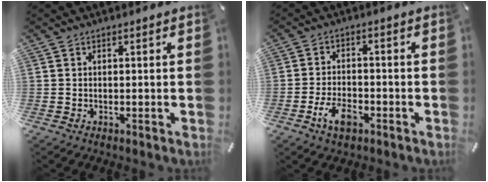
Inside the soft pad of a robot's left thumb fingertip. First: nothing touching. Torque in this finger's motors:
{"motor_torque": [0.30, 2.06, 0.15, 0.19, 0.10]}